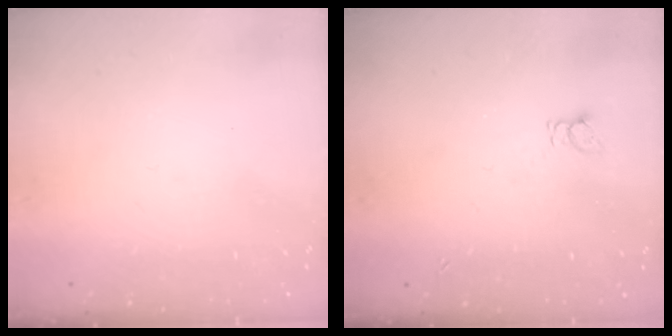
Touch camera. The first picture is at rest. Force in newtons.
{"total": 2.0, "press": 2.0, "slide": 0.3}